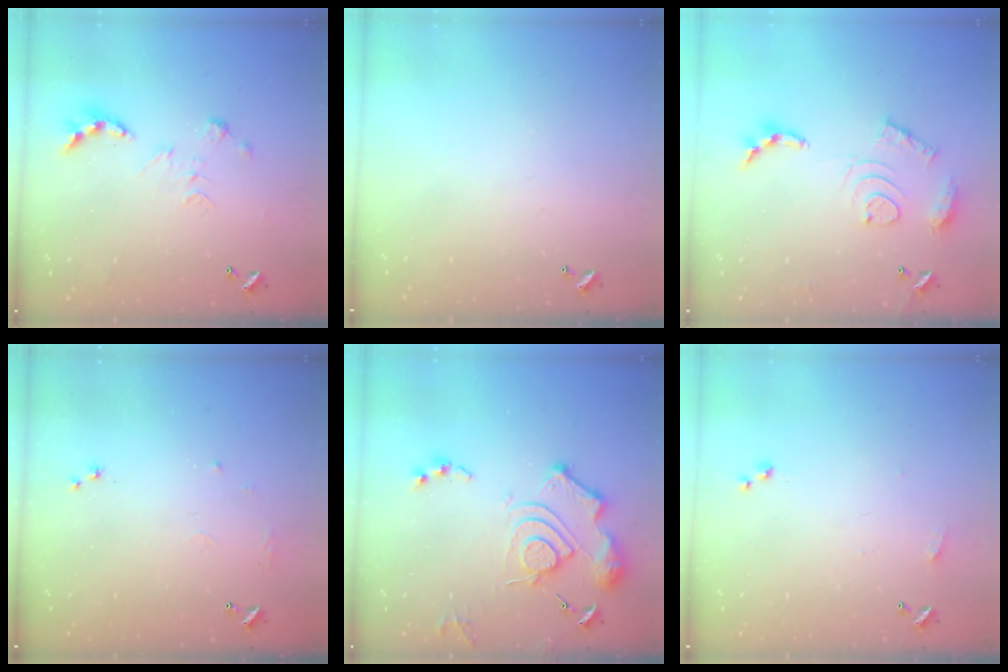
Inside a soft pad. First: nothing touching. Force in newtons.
{"total": 0.0}
{"total": 13.0, "press": 12.9, "slide": 1.1}
{"total": 6.4, "press": 6.3, "slide": 1.0}
{"total": 15.2, "press": 15.1, "slide": 1.7}
{"total": 5.1, "press": 5.0, "slide": 0.7}